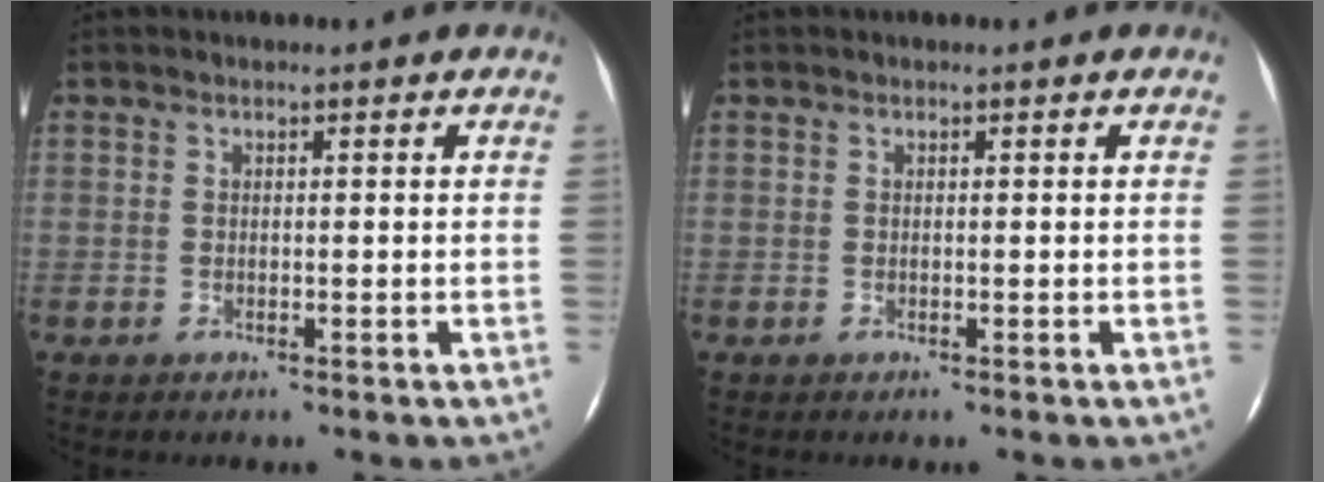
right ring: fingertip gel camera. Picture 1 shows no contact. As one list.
[{"total": 0.0}]